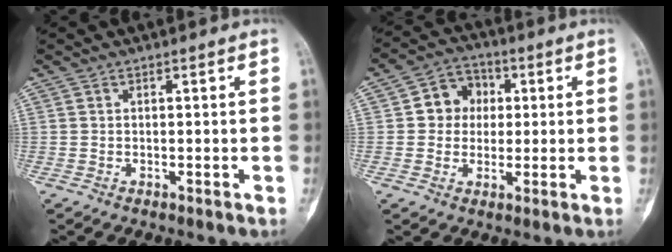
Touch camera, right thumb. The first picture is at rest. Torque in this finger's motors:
{"motor_torque": [0.94, 0.84, 0.08, -0.23, 0.08]}